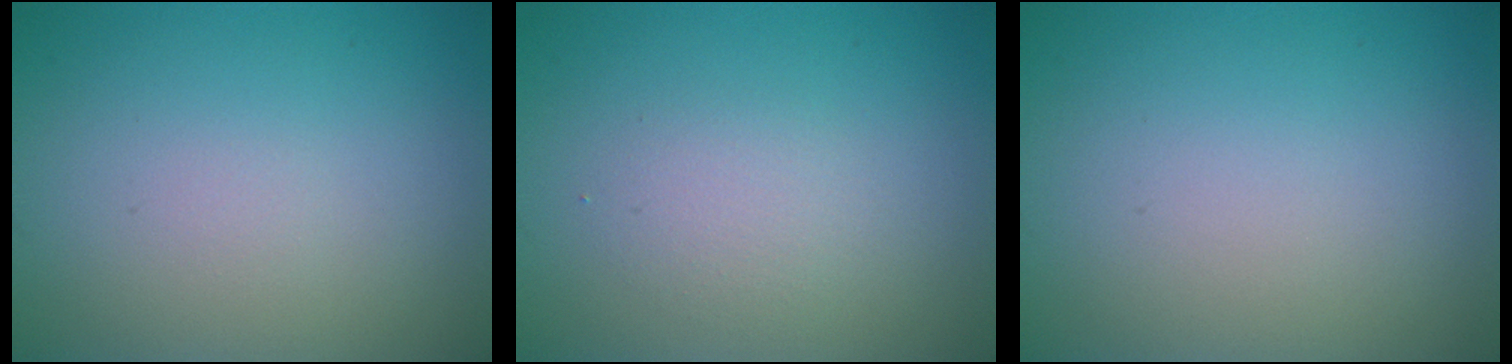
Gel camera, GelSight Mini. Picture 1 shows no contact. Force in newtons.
{"total": 1.7, "press": 1.6, "slide": 0.1}
{"total": 0.0}